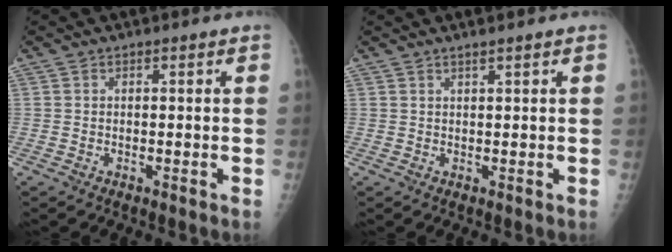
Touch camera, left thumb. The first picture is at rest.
{"total": 1.4, "force": [1.0, -0.1, 0.9], "torque": [-0.015, -0.002, 0.019]}